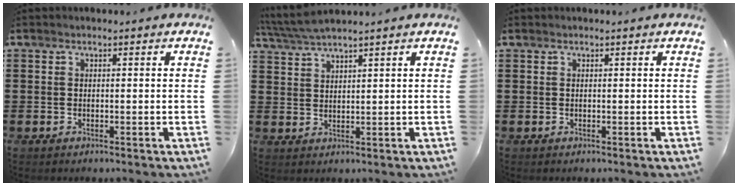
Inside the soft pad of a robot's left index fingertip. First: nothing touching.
{"total": 3.3, "force": [2.9, -0.2, 1.5], "torque": [-0.037, -0.005, 0.054]}
{"total": 0.0}